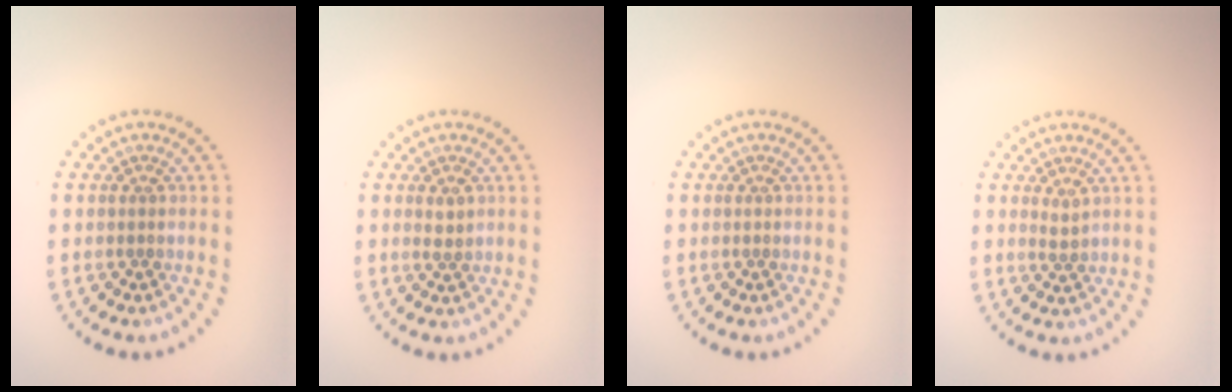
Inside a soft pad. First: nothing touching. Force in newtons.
{"total": 1.2, "press": 1.2, "slide": 0.3}
{"total": 0.0}
{"total": 0.9, "press": 0.9, "slide": 0.3}